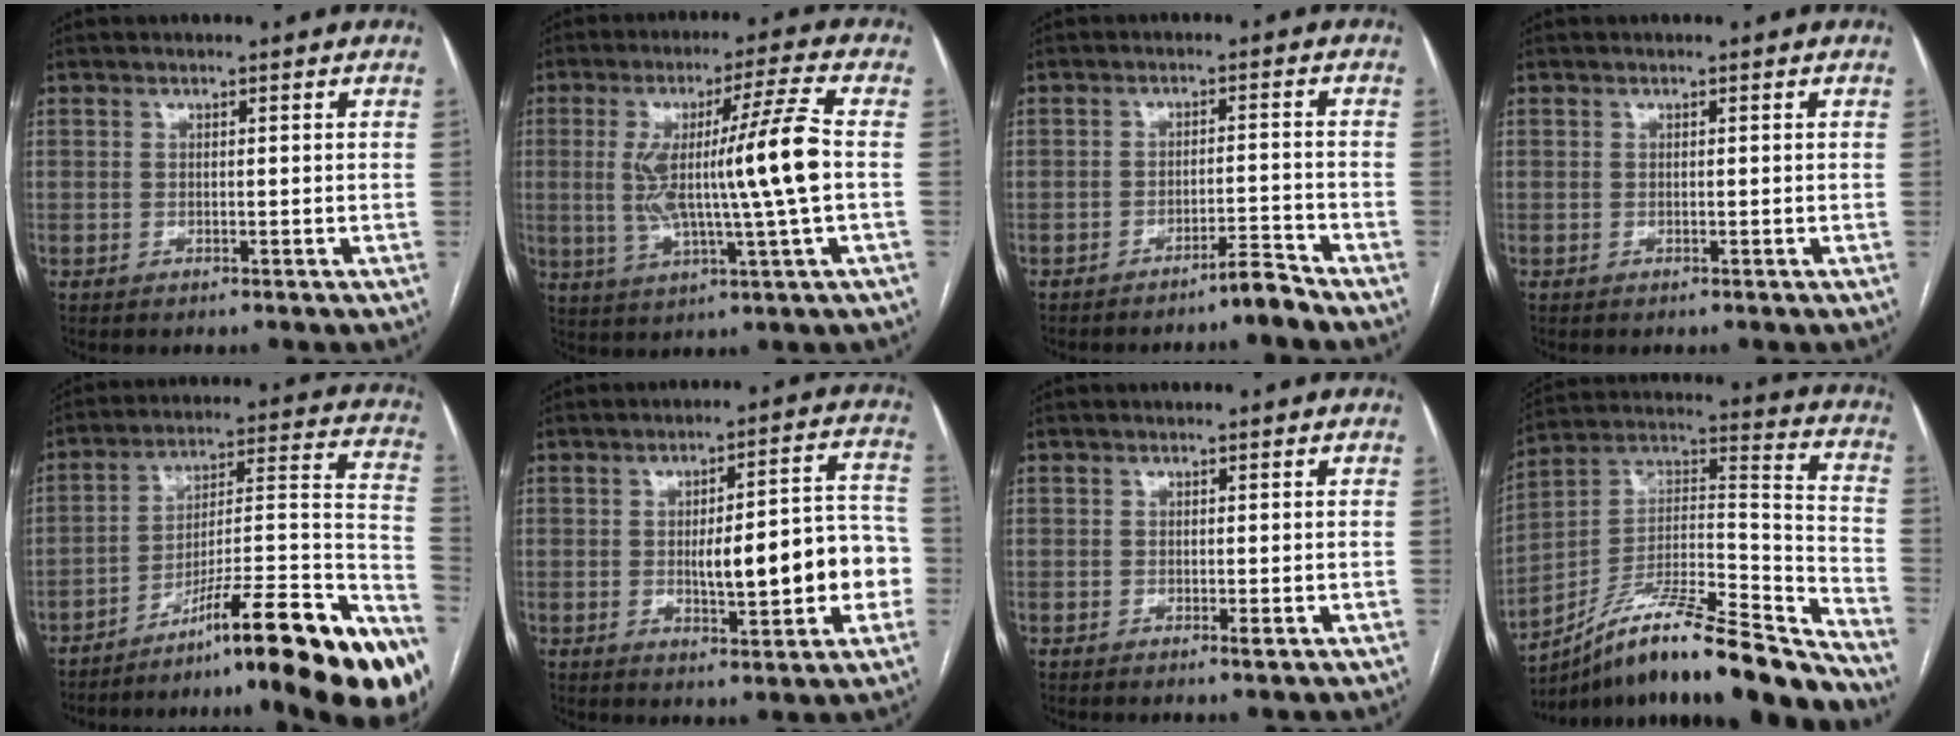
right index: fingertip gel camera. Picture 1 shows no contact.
{"total": 13.2, "force": [0.2, -0.9, 13.2], "torque": [-0.243, 0.005, 0.004]}
{"total": 3.4, "force": [-3.1, -0.6, 1.3], "torque": [-0.015, -0.008, -0.052]}
{"total": 0.0}
{"total": 27.1, "force": [-19.0, 1.4, 19.3], "torque": [-0.173, 0.024, -0.283]}
{"total": 12.9, "force": [-1.9, 3.1, 12.4], "torque": [-0.164, 0.027, -0.017]}
{"total": 0.6, "force": [-0.3, 0.0, 0.6], "torque": [-0.007, -0.001, -0.003]}
{"total": 23.7, "force": [-19.2, 2.7, 13.6], "torque": [-0.182, 0.035, -0.321]}